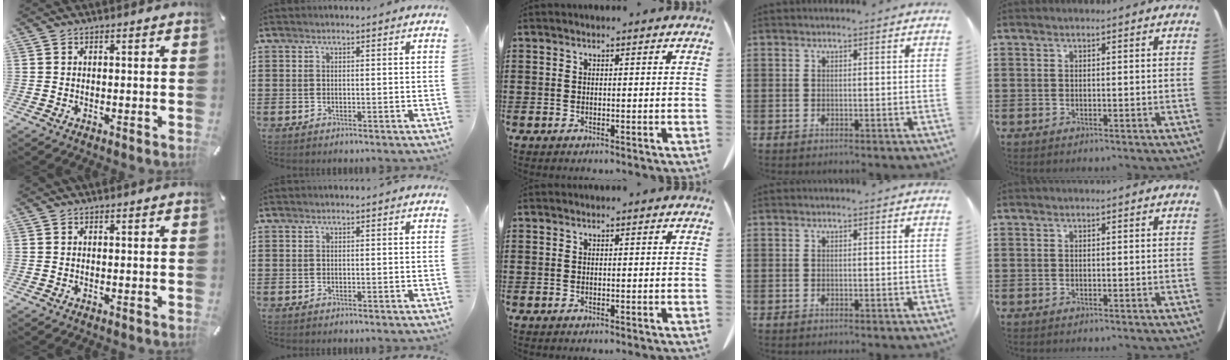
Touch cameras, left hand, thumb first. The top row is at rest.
{}